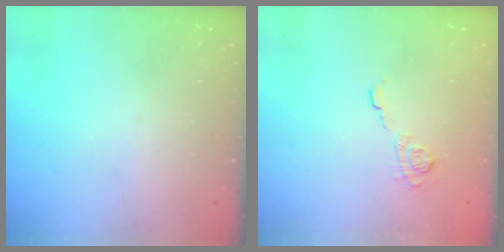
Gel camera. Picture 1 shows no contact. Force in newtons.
{"total": 9.5, "press": 9.5, "slide": 0.8}